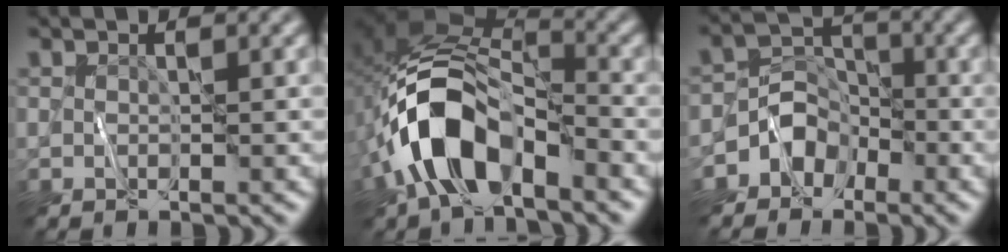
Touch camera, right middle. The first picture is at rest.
{"total": 9.6, "force": [-4.0, 5.3, 6.9], "torque": [-0.135, 0.001, -0.077]}
{"total": 3.5, "force": [-1.9, 2.8, 1.0], "torque": [-0.006, 0.002, -0.041]}